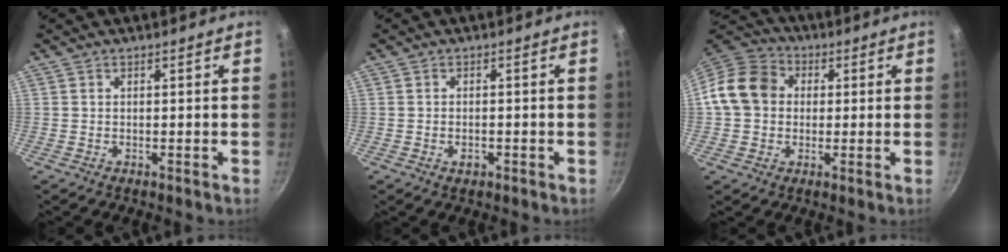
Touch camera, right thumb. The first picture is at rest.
{"total": 1.9, "force": [-0.8, 1.2, 1.3], "torque": [-0.019, 0.004, -0.013]}
{"total": 12.0, "force": [0.9, 10.2, 6.4], "torque": [-0.091, 0.027, -0.003]}